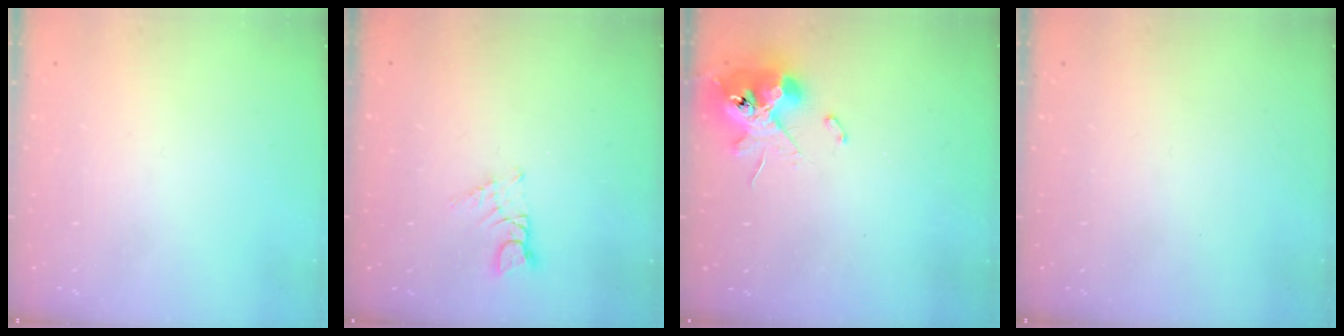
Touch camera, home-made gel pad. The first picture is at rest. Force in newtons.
{"total": 3.5, "press": 3.5, "slide": 0.3}
{"total": 13.1, "press": 13.0, "slide": 1.7}
{"total": 0.0}